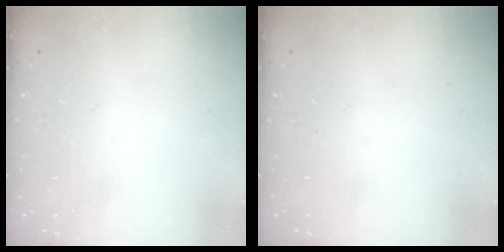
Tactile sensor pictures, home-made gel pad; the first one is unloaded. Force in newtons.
{"total": 0.0}